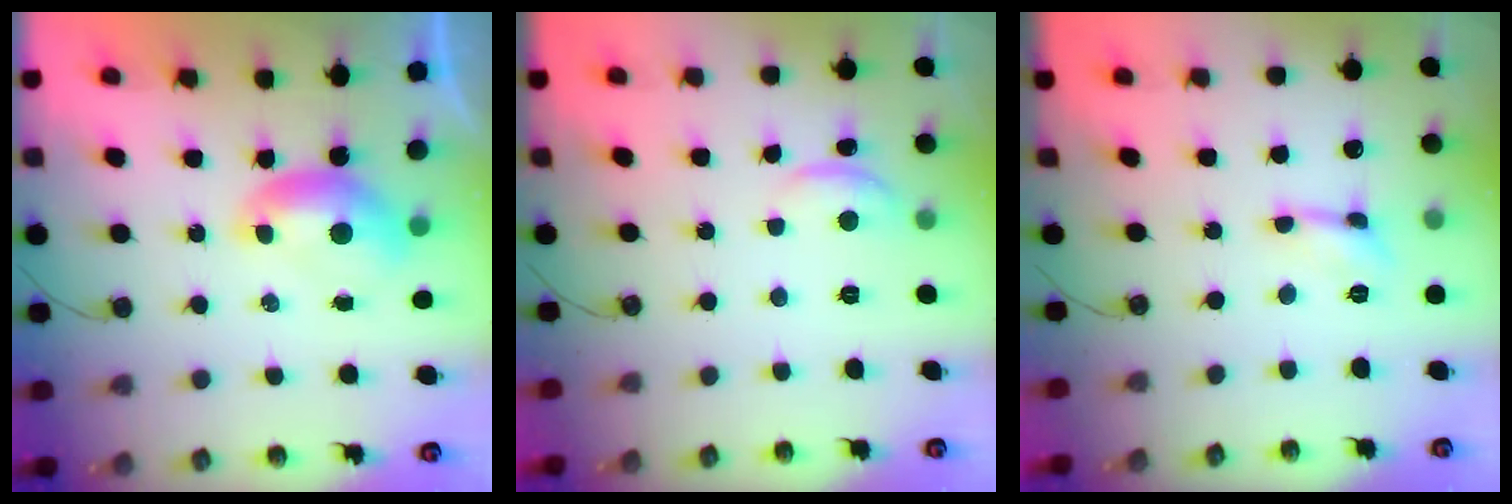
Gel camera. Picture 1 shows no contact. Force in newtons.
{"total": 0.8, "press": 0.5, "slide": 0.6}
{"total": 0.6, "press": 0.6, "slide": 0.2}